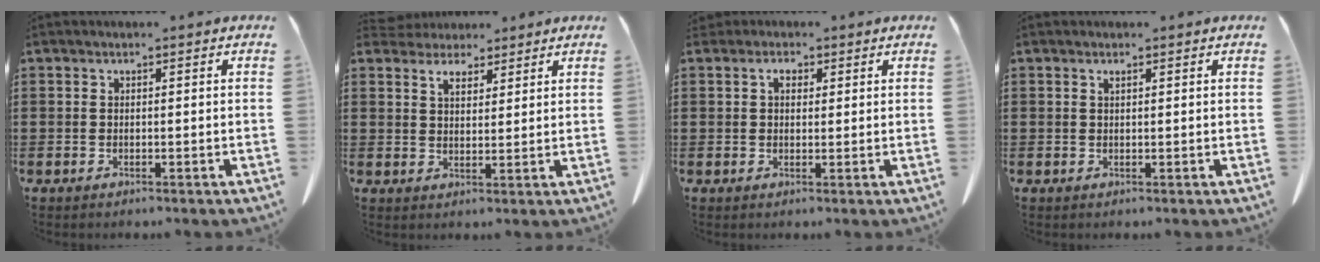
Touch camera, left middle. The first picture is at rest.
{"total": 3.5, "force": [2.9, 1.7, 1.1], "torque": [-0.032, 0.004, 0.056]}
{"total": 2.1, "force": [1.1, 1.3, 1.3], "torque": [-0.022, 0.002, 0.018]}
{"total": 0.6, "force": [0.4, 0.1, 0.3], "torque": [-0.009, -0.002, 0.010]}